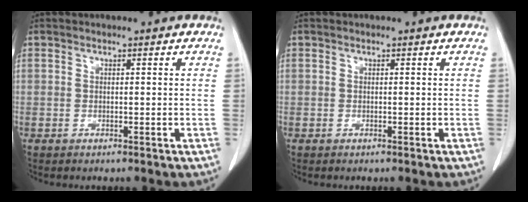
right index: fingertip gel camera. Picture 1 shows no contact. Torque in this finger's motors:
{"motor_torque": [0.00, 0.00, 0.01, -0.01]}